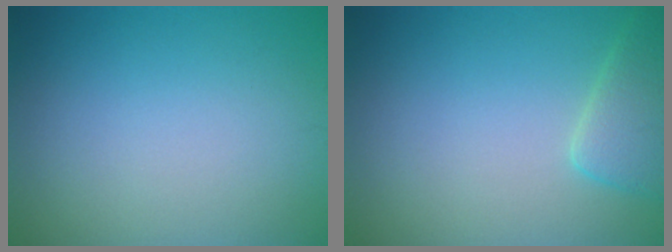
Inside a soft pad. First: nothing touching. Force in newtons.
{"total": 3.0, "press": 3.0, "slide": 0.3}